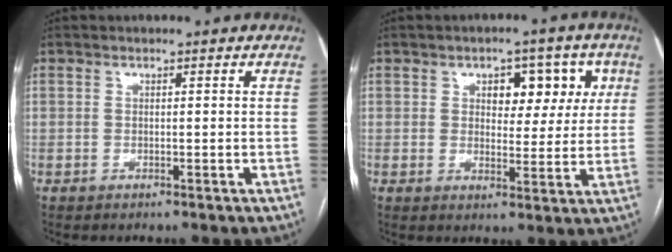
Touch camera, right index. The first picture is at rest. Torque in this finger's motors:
{"motor_torque": [0.16, 0.09, 0.10, 0.04]}